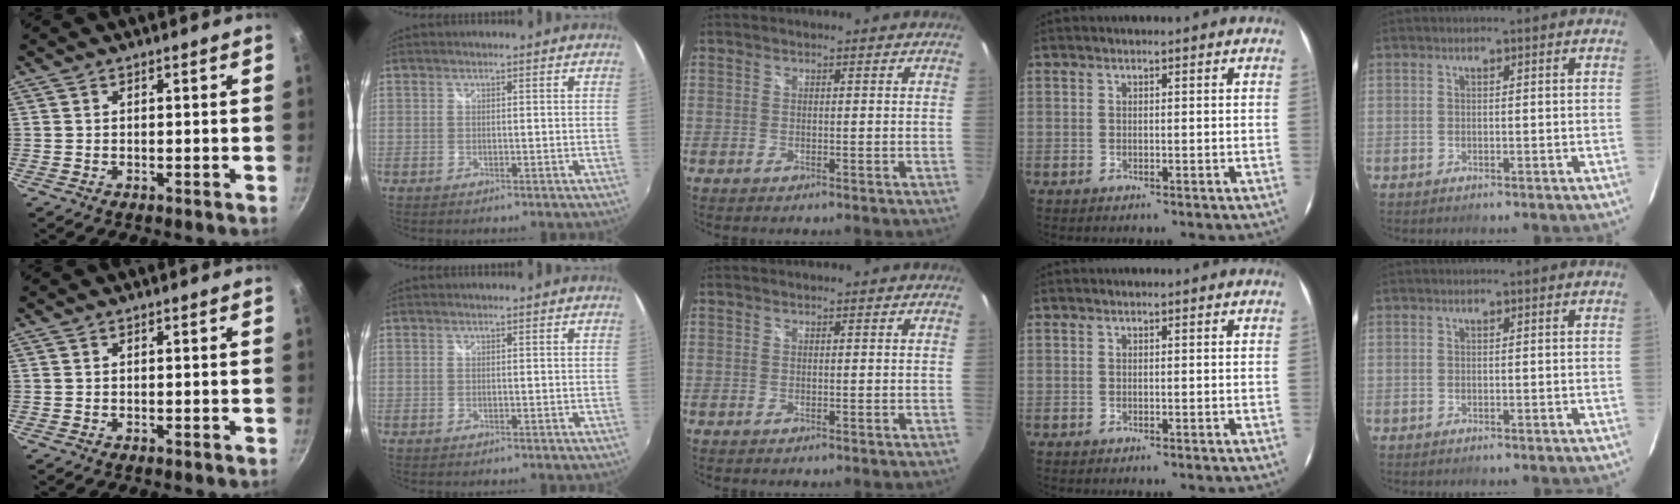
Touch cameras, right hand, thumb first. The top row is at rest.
{}